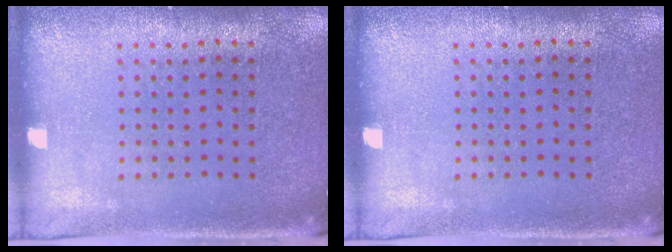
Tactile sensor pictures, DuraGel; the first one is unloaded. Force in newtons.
{"total": 0.0}